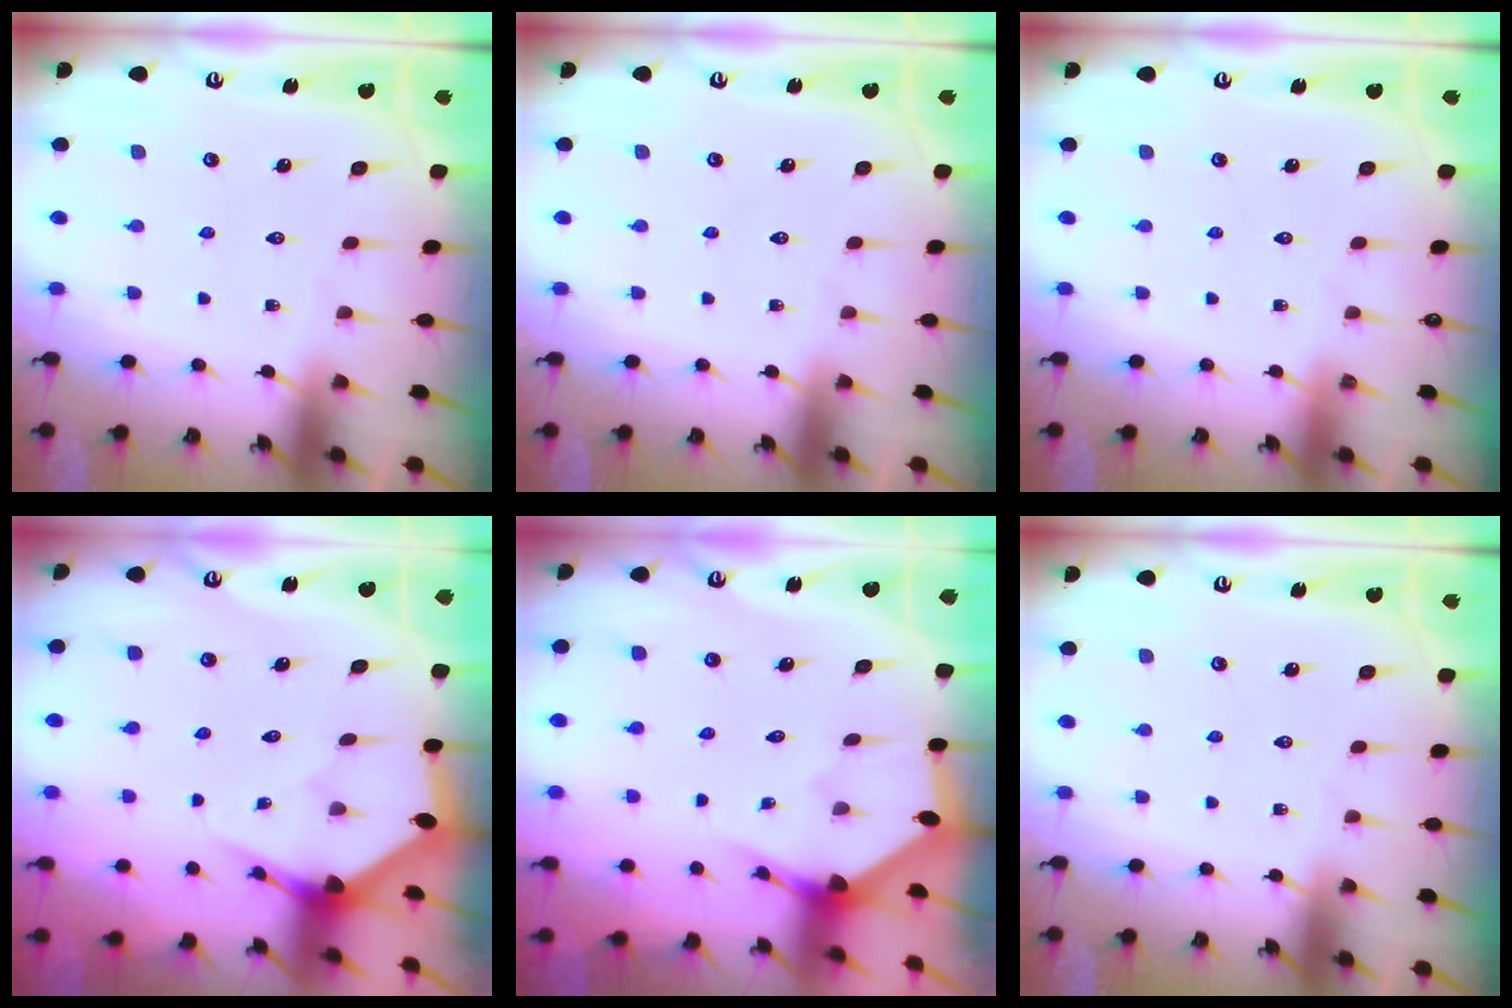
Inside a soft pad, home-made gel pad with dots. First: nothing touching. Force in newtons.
{"total": 0.0}
{"total": 0.0}
{"total": 3.4, "press": 3.4, "slide": 0.1}
{"total": 2.8, "press": 2.8, "slide": 0.2}
{"total": 0.0}